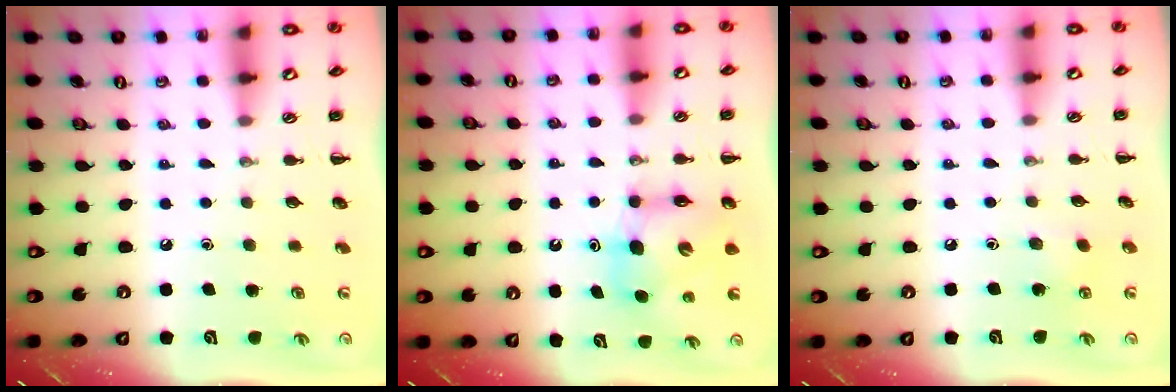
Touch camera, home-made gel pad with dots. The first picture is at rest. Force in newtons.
{"total": 7.3, "press": 7.3, "slide": 0.4}
{"total": 5.8, "press": 5.6, "slide": 1.5}